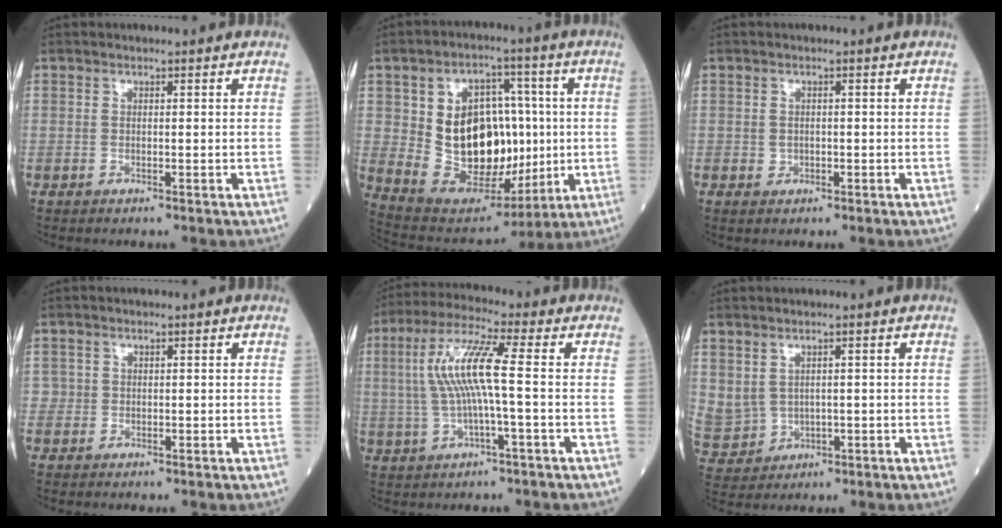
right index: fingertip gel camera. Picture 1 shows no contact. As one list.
[{"total": 18.0, "force": [0.7, 10.9, 14.3], "torque": [-0.245, 0.029, 0.032]}, {"total": 1.3, "force": [-0.2, 1.2, 0.5], "torque": [-0.005, 0.003, 0.002]}, {"total": 0.9, "force": [0.1, 0.8, 0.0], "torque": [0.012, 0.003, -0.002]}, {"total": 9.3, "force": [0.4, 0.6, 9.2], "torque": [-0.194, 0.021, 0.005]}, {"total": 9.9, "force": [0.9, 8.6, 4.7], "torque": [-0.148, 0.017, 0.045]}]